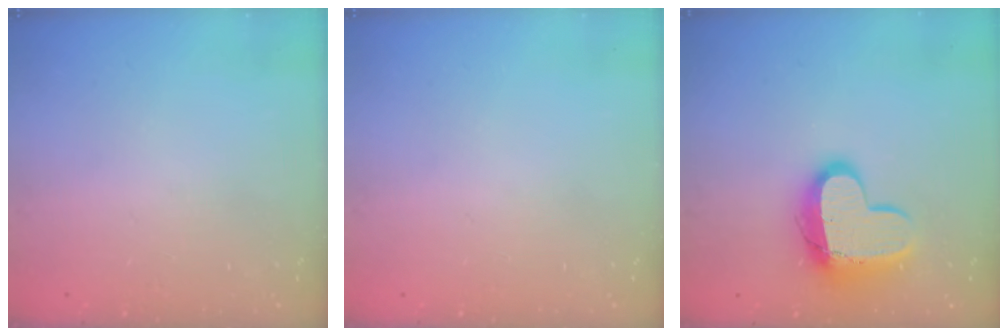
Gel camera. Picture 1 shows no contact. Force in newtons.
{"total": 0.0}
{"total": 14.2, "press": 14.1, "slide": 1.1}